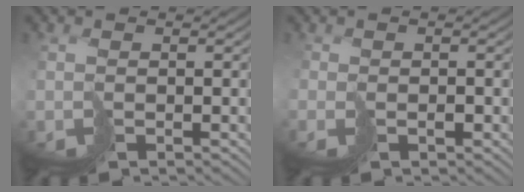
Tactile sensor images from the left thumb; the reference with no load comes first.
{"total": 0.8, "force": [-0.3, 0.2, -0.7], "torque": [0.025, 0.000, -0.006]}